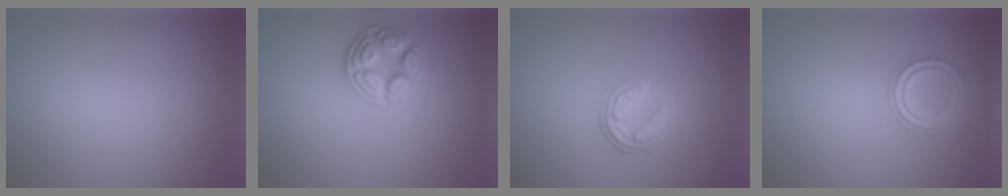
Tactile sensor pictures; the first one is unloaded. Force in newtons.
{"total": 3.4, "press": 3.0, "slide": 1.6}
{"total": 2.6, "press": 2.4, "slide": 1.0}
{"total": 3.5, "press": 2.9, "slide": 2.0}